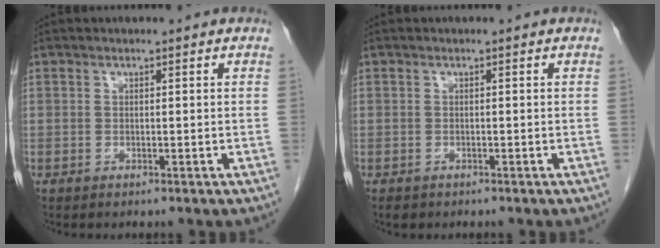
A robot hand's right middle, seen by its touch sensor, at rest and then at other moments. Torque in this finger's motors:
{"motor_torque": [0.35, -0.09, 0.01, -0.01]}